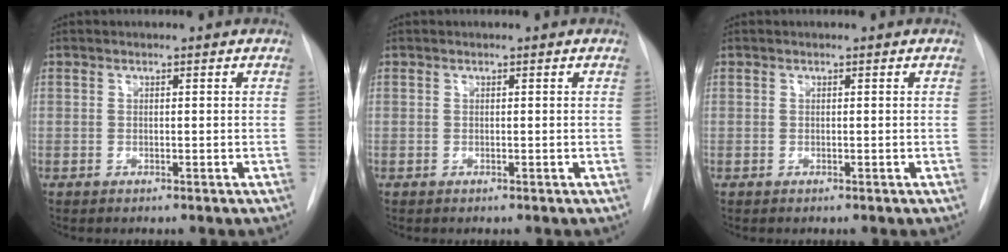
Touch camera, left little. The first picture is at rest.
{"total": 0.0}
{"total": 0.0}